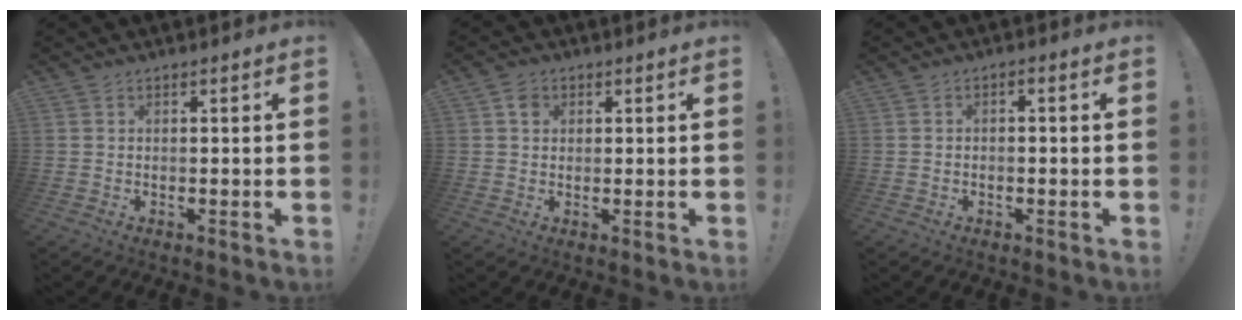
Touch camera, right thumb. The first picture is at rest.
{"total": 2.7, "force": [1.0, 2.3, 1.0], "torque": [0.000, -0.003, 0.014]}
{"total": 1.4, "force": [-1.0, 0.3, 0.9], "torque": [-0.017, 0.005, -0.019]}